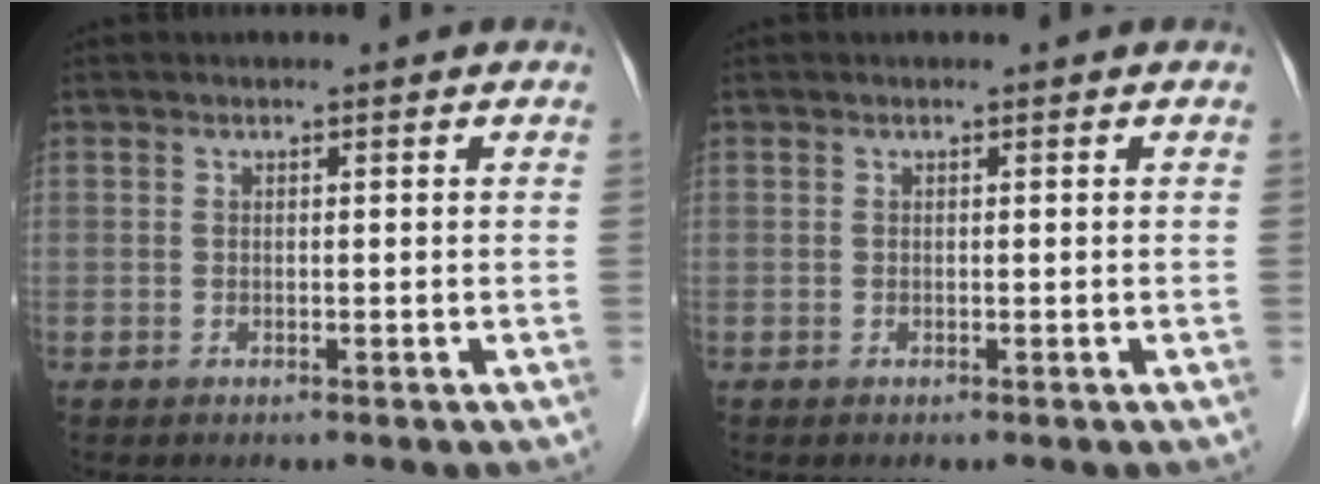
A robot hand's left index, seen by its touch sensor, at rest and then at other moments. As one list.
[{"total": 0.0}]